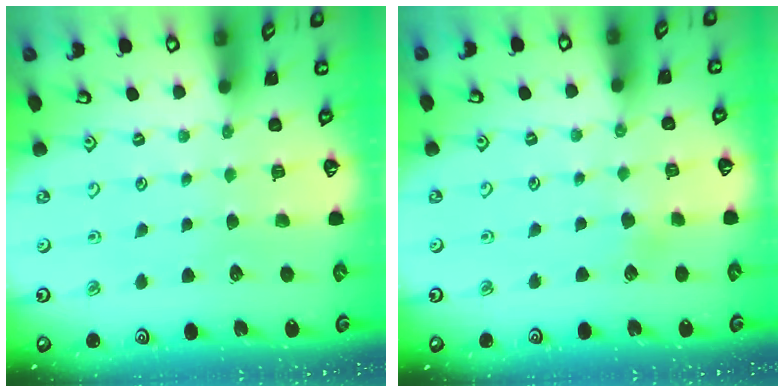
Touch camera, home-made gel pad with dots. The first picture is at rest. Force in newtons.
{"total": 2.5, "press": 2.5, "slide": 0.2}